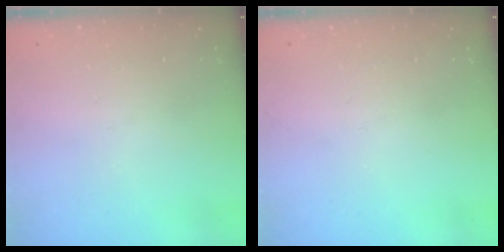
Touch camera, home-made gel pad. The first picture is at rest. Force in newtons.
{"total": 0.0}